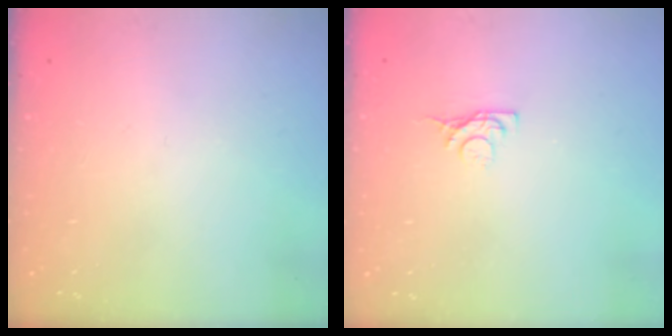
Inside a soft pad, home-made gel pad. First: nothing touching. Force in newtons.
{"total": 4.6, "press": 4.6, "slide": 0.8}